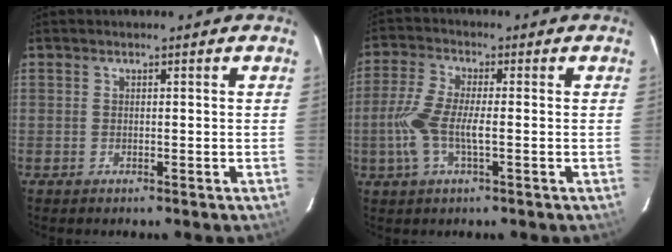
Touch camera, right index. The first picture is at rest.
{"total": 8.2, "force": [-1.5, 2.2, 7.8], "torque": [-0.174, 0.001, -0.033]}